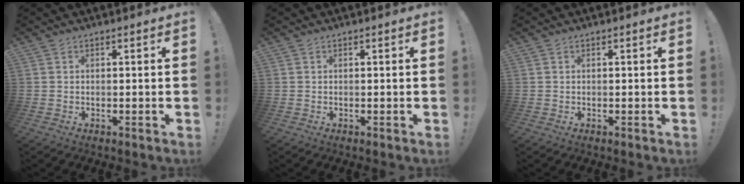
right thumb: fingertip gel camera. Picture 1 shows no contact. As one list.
[{"total": 0.0}, {"total": 0.0}]